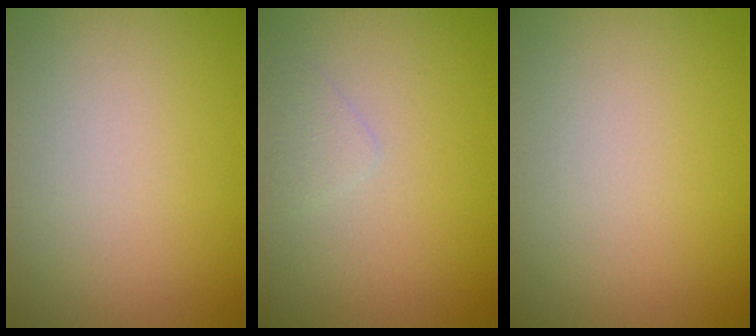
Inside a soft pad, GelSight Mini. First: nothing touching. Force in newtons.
{"total": 0.8, "press": 0.8, "slide": 0.0}
{"total": 0.0}